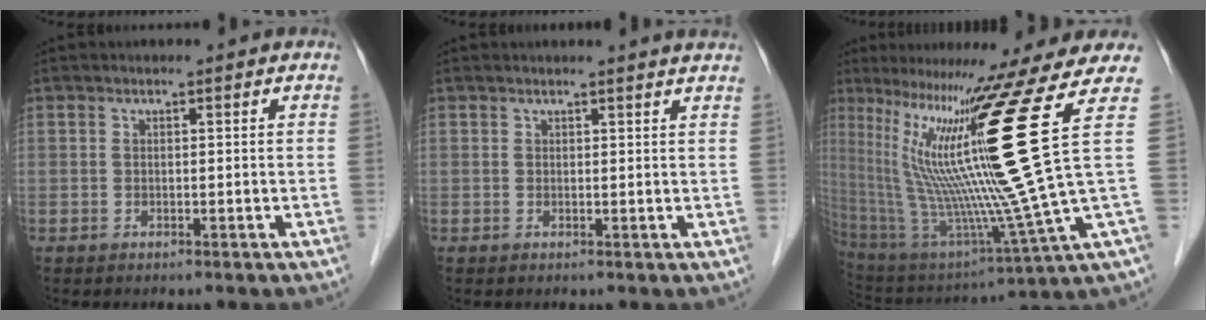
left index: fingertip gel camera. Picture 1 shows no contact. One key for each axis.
{"total": 3.2, "fx": 3.0, "fy": -0.5, "fz": 1.0, "tx": -0.018, "ty": -0.001, "tz": 0.025}
{"total": 21.1, "fx": 7.8, "fy": -3.6, "fz": 19.2, "tx": -0.330, "ty": -0.033, "tz": 0.122}